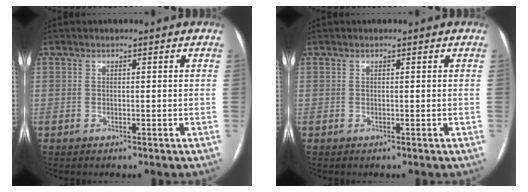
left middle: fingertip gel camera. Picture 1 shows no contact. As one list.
[{"total": 0.0}]